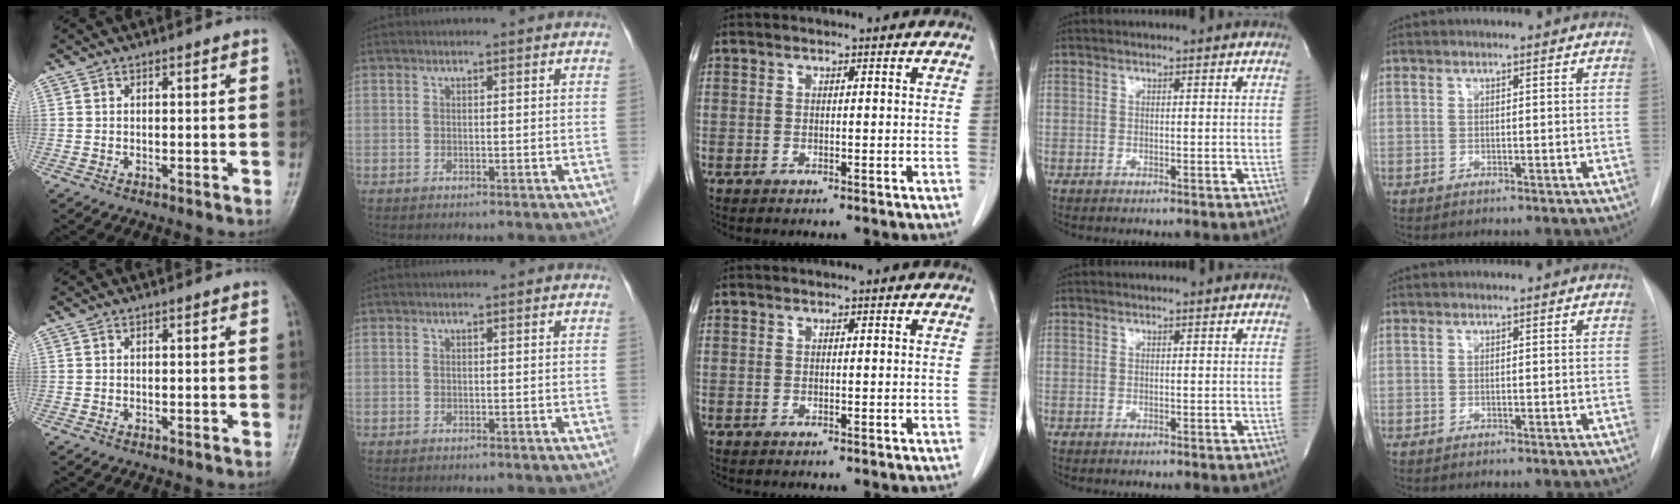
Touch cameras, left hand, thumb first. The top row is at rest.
{}